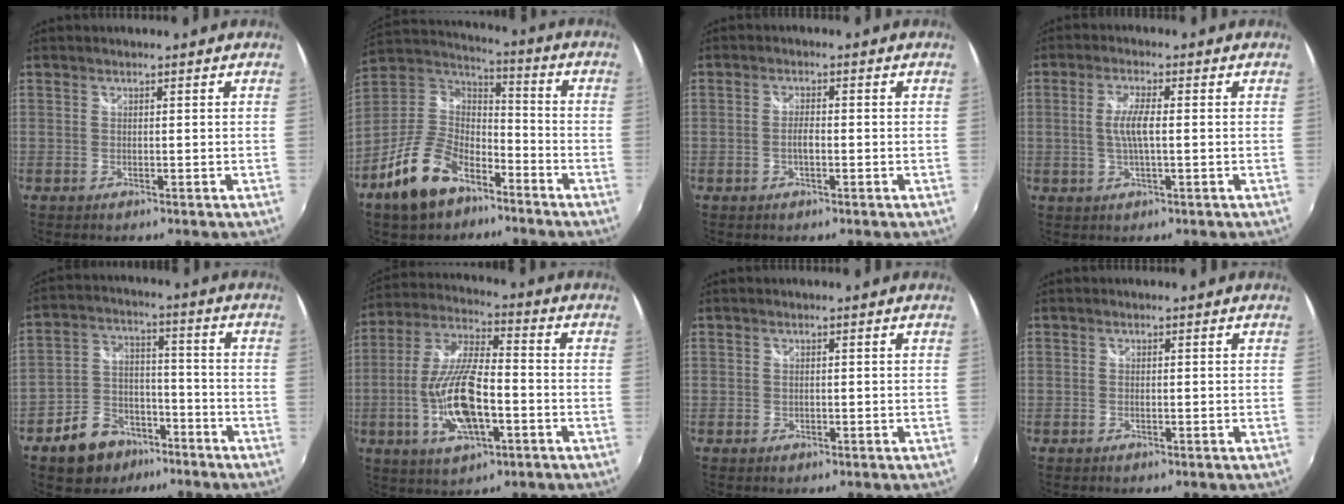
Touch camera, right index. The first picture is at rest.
{"total": 16.2, "force": [-9.6, 9.2, 9.3], "torque": [-0.203, 0.008, -0.166]}
{"total": 2.3, "force": [-0.6, 0.7, 2.1], "torque": [-0.040, 0.002, -0.013]}
{"total": 4.7, "force": [-0.1, 0.9, 4.6], "torque": [-0.089, -0.001, -0.001]}
{"total": 10.9, "force": [-7.3, 7.2, 3.8], "torque": [-0.094, 0.026, -0.110]}
{"total": 15.1, "force": [-4.1, 5.6, 13.4], "torque": [-0.280, -0.005, -0.074]}
{"total": 0.6, "force": [0.0, 0.6, 0.1], "torque": [0.000, -0.001, 0.000]}
{"total": 0.0}